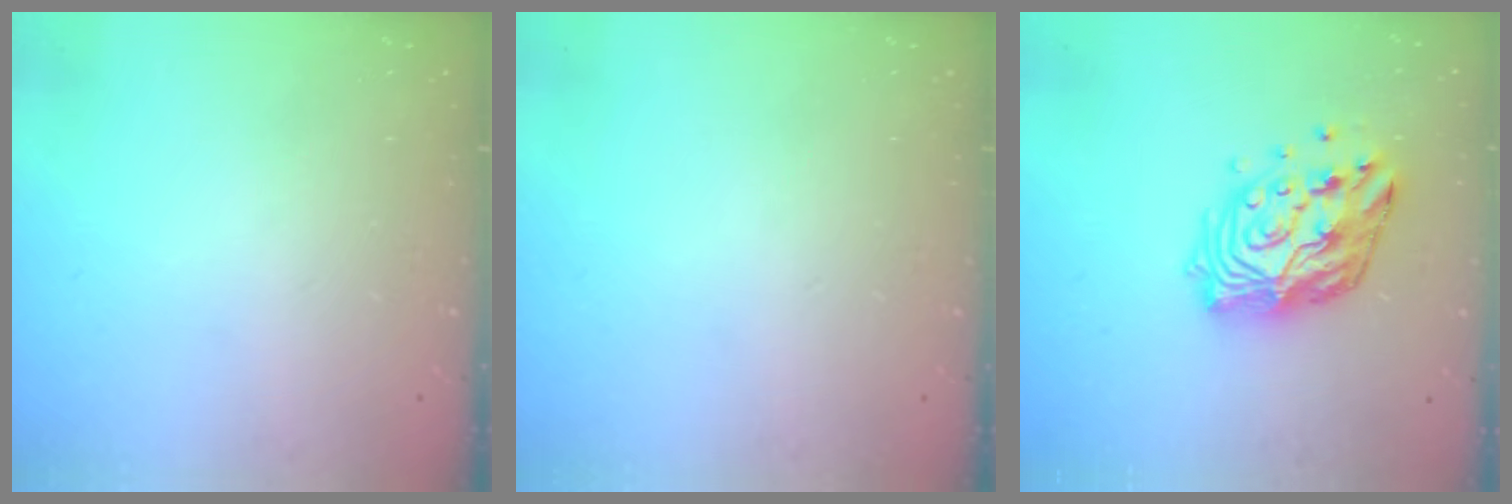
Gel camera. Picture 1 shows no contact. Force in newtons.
{"total": 0.0}
{"total": 15.0, "press": 14.9, "slide": 1.6}